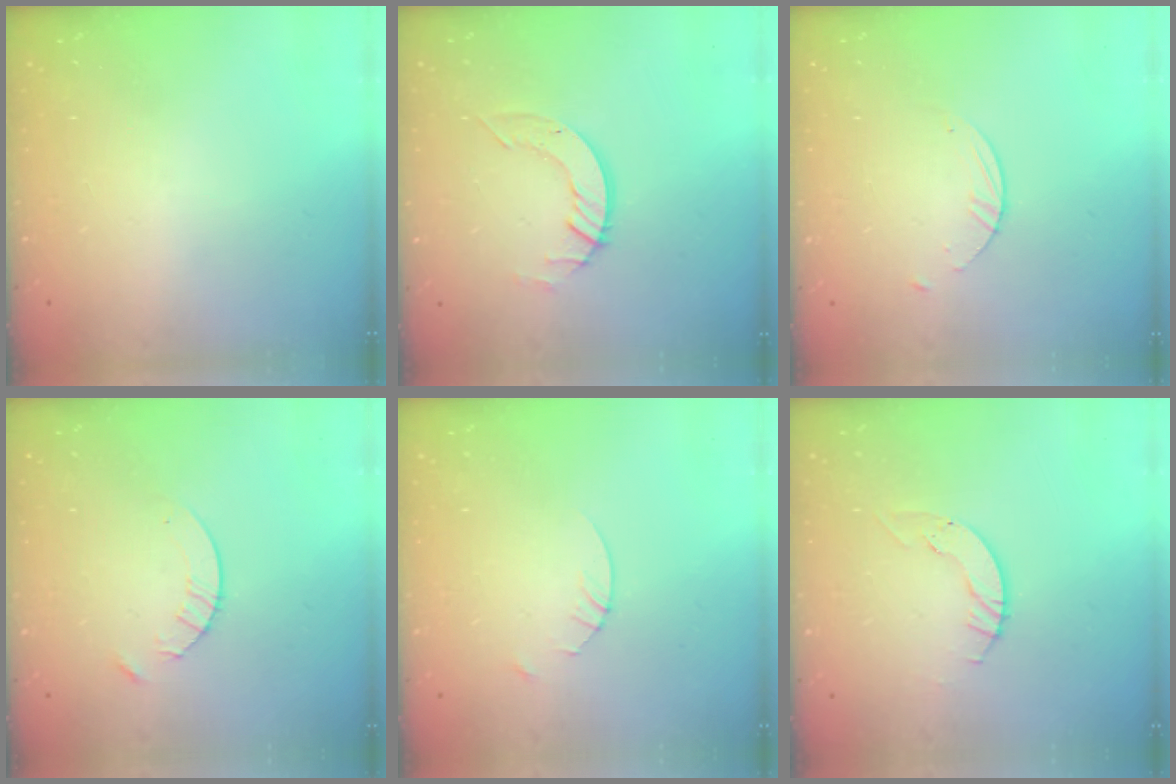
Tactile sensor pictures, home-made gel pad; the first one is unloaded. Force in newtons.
{"total": 4.8, "press": 4.8, "slide": 0.3}
{"total": 2.1, "press": 2.1, "slide": 0.2}
{"total": 3.8, "press": 3.7, "slide": 0.5}
{"total": 1.4, "press": 1.4, "slide": 0.2}
{"total": 4.0, "press": 4.0, "slide": 0.4}